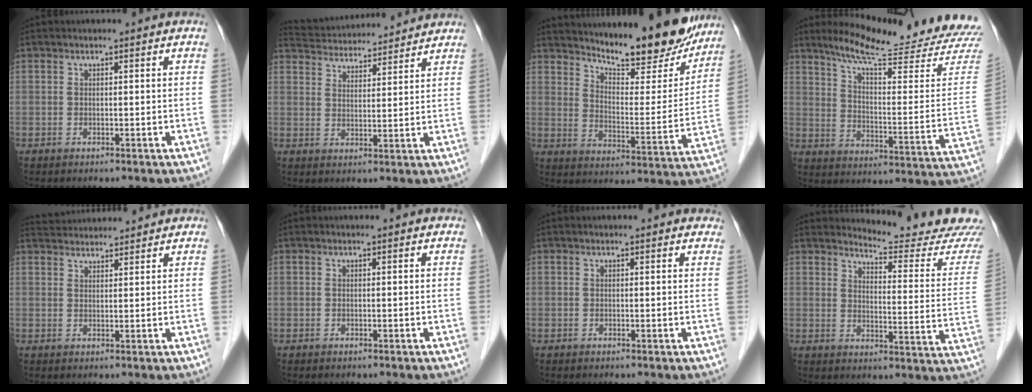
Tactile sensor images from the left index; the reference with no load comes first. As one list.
[{"total": 13.7, "force": [13.1, 2.1, 3.4], "torque": [-0.064, 0.035, 0.201]}, {"total": 17.8, "force": [16.1, 3.0, 7.2], "torque": [-0.101, -0.037, 0.219]}, {"total": 23.1, "force": [21.2, -0.3, 9.1], "torque": [-0.140, -0.097, 0.274]}, {"total": 8.1, "force": [7.9, 0.7, 1.5], "torque": [-0.030, 0.035, 0.120]}, {"total": 0.9, "force": [0.9, 0.1, 0.1], "torque": [-0.010, 0.005, 0.010]}, {"total": 4.5, "force": [4.2, 1.2, 1.2], "torque": [-0.009, 0.010, 0.035]}, {"total": 14.6, "force": [14.5, -1.4, 1.8], "torque": [-0.020, -0.116, 0.163]}]